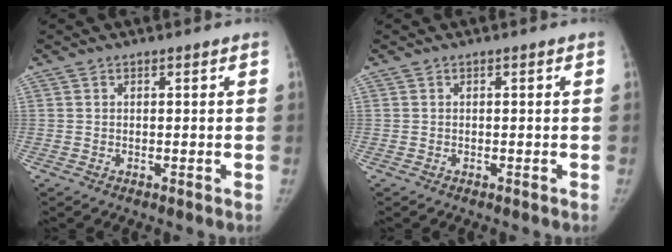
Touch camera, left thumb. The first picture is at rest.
{"total": 0.0}